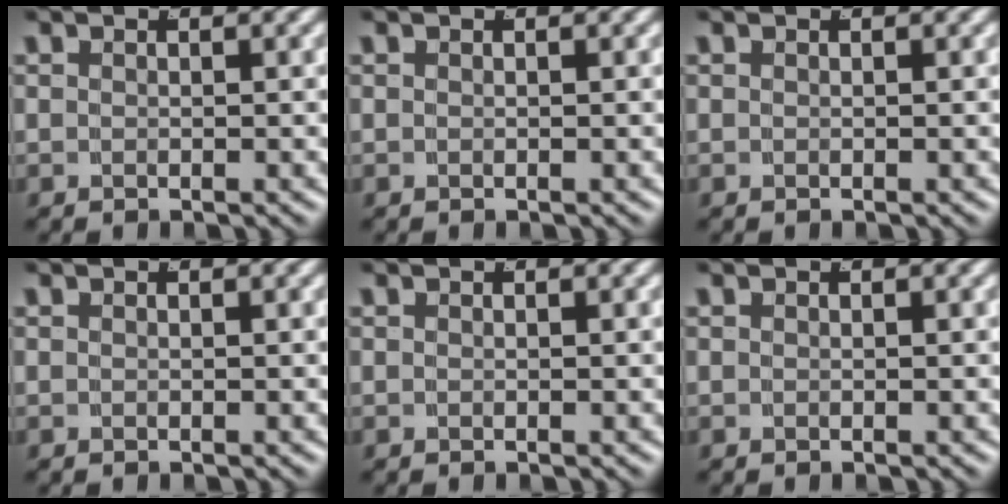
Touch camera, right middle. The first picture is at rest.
{"total": 0.0}
{"total": 0.0}
{"total": 0.0}
{"total": 0.0}
{"total": 0.0}